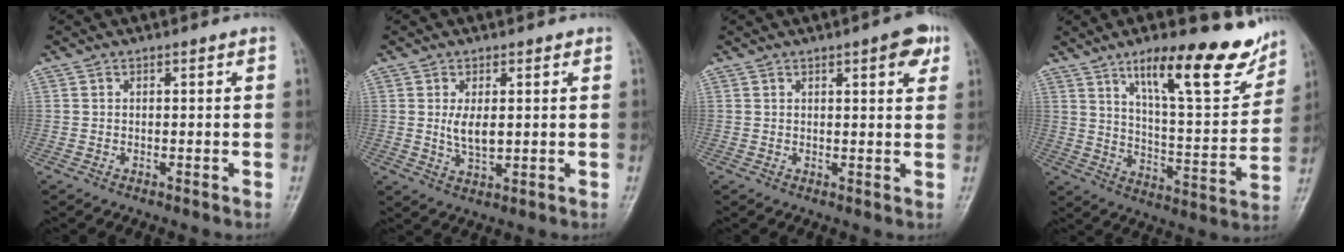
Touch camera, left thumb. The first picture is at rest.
{"total": 4.5, "force": [0.7, 2.3, 3.8], "torque": [-0.066, -0.012, 0.017]}
{"total": 4.8, "force": [2.5, 1.4, 3.9], "torque": [-0.041, -0.007, 0.027]}
{"total": 19.2, "force": [12.6, 5.3, 13.5], "torque": [-0.154, -0.073, 0.200]}